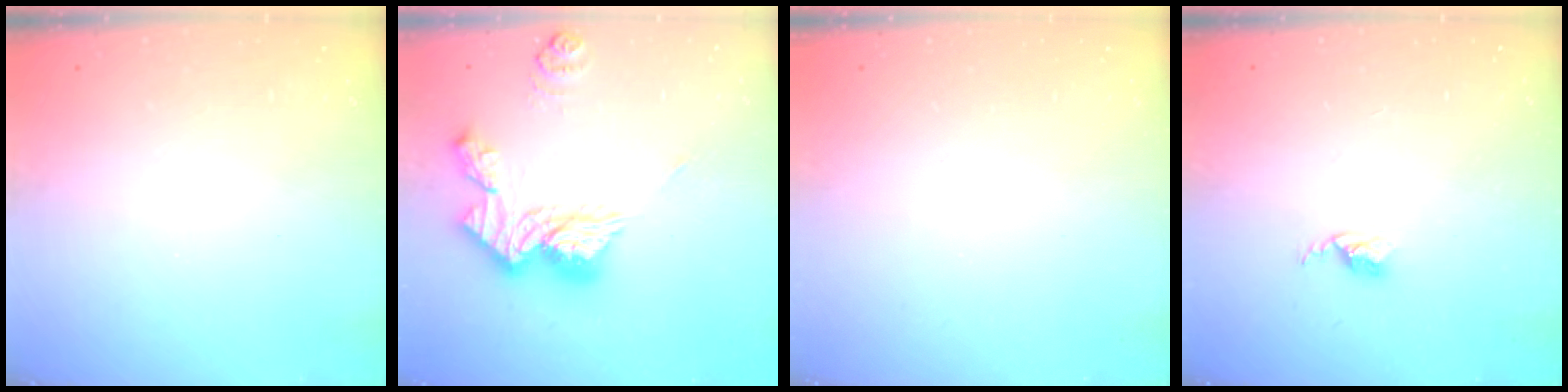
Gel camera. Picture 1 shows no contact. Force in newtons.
{"total": 17.9, "press": 17.8, "slide": 1.8}
{"total": 0.0}
{"total": 2.6, "press": 2.6, "slide": 0.4}